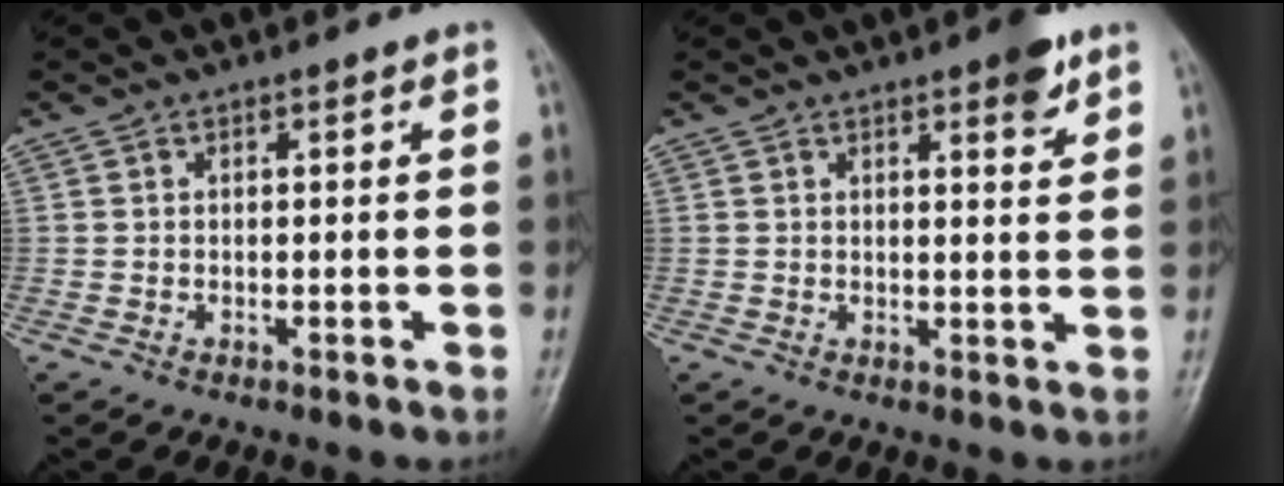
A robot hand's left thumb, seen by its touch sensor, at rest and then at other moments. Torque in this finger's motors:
{"motor_torque": [0.73, 0.46, 0.55, -0.41, 0.00]}